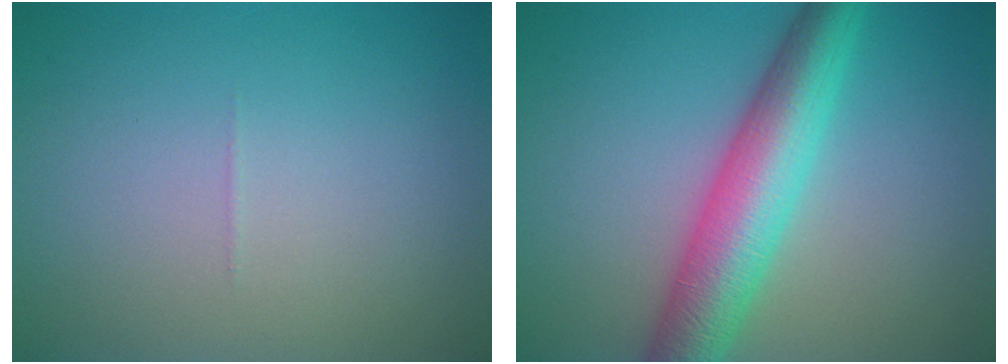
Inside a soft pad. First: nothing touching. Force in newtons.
{"total": 7.2, "press": 7.2, "slide": 0.1}